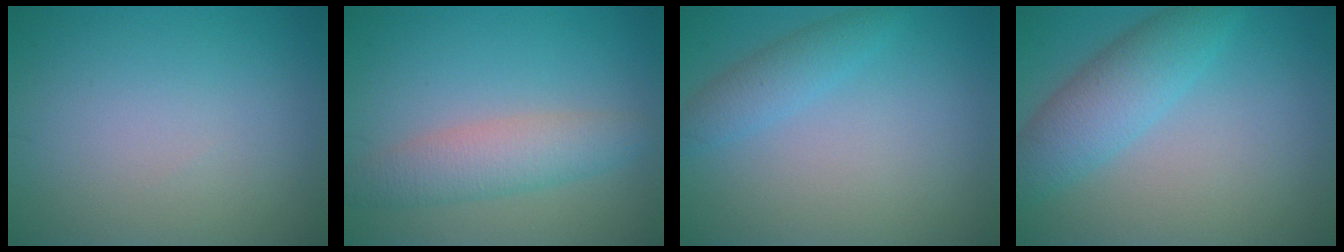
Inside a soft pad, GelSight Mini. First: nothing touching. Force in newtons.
{"total": 4.0, "press": 4.0, "slide": 0.1}
{"total": 2.3, "press": 2.3, "slide": 0.1}
{"total": 4.8, "press": 4.8, "slide": 0.1}